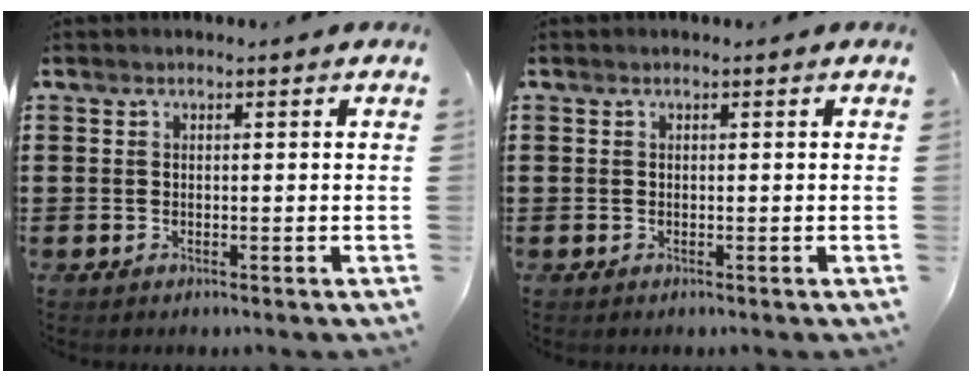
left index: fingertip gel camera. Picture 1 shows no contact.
{"total": 0.0}